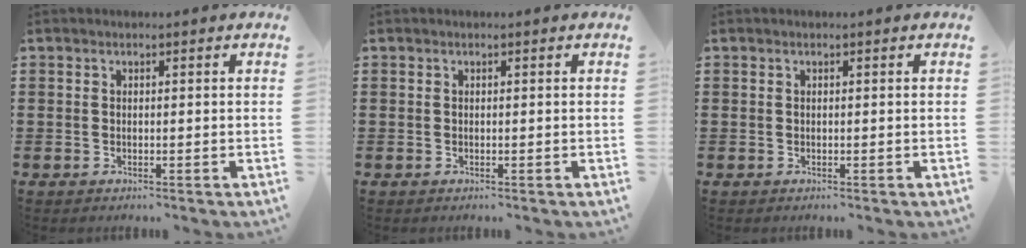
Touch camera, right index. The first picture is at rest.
{"total": 0.0}
{"total": 0.0}